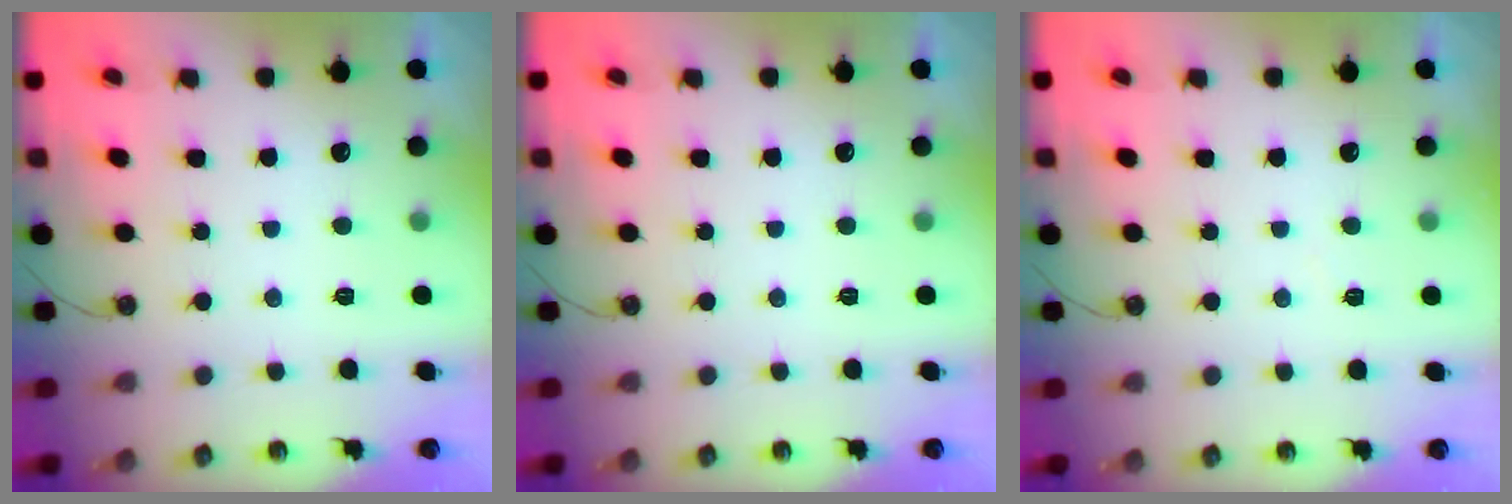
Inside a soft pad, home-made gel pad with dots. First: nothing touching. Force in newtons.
{"total": 0.0}
{"total": 2.6, "press": 2.6, "slide": 0.4}